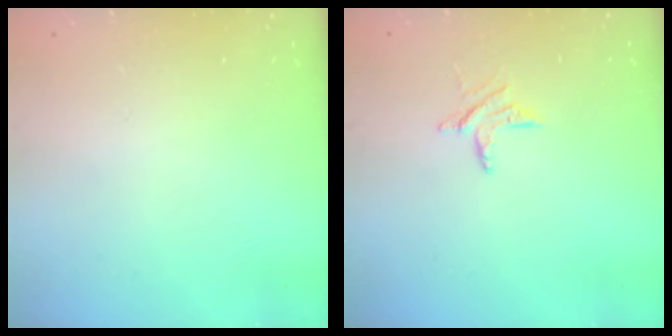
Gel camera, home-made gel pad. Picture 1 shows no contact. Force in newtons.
{"total": 6.5, "press": 6.5, "slide": 0.7}